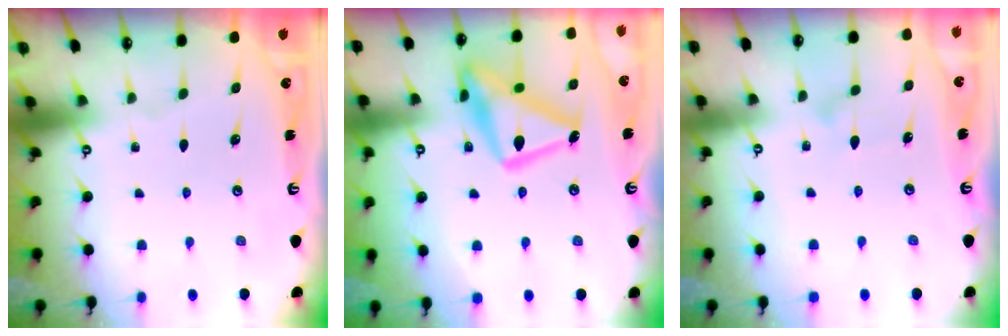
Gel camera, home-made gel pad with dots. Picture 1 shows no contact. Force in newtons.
{"total": 19.0, "press": 19.0, "slide": 1.3}
{"total": 8.0, "press": 8.0, "slide": 0.4}